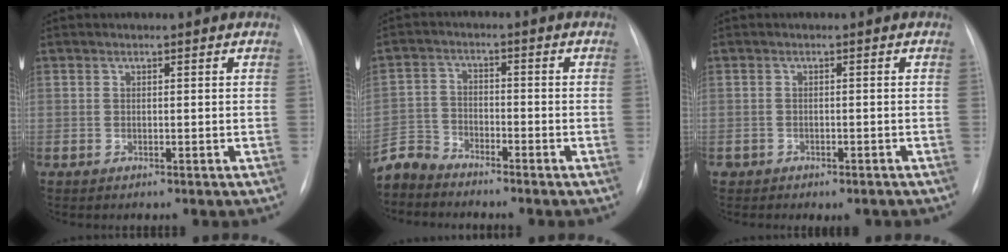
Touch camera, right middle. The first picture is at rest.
{"total": 4.9, "force": [-4.8, 1.0, -0.4], "torque": [0.008, -0.004, -0.099]}
{"total": 2.7, "force": [-2.1, 1.5, 0.5], "torque": [-0.007, 0.006, -0.025]}